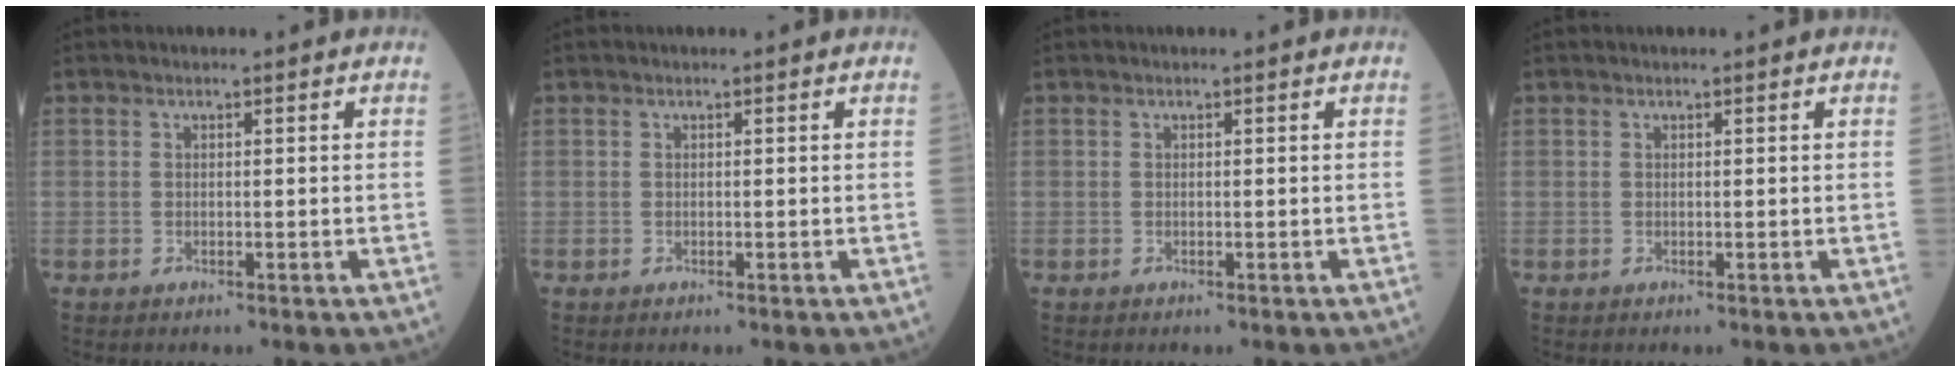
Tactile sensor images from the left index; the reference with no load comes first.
{"total": 0.0}
{"total": 0.0}
{"total": 0.0}